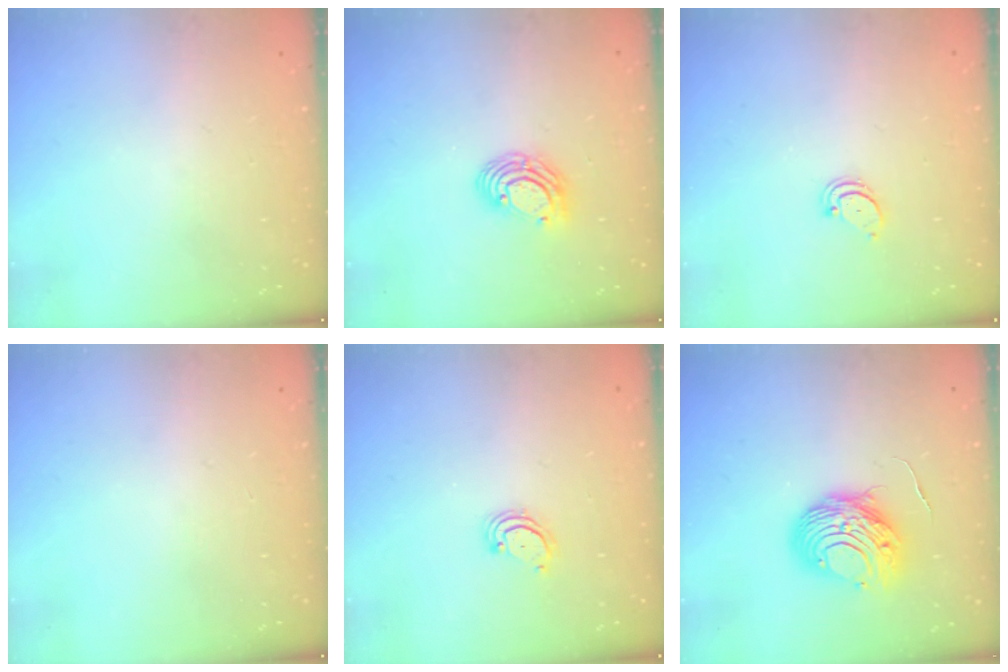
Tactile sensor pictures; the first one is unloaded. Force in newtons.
{"total": 7.0, "press": 6.9, "slide": 0.8}
{"total": 1.9, "press": 1.9, "slide": 0.2}
{"total": 0.0}
{"total": 2.5, "press": 2.5, "slide": 0.3}
{"total": 11.2, "press": 11.2, "slide": 0.9}